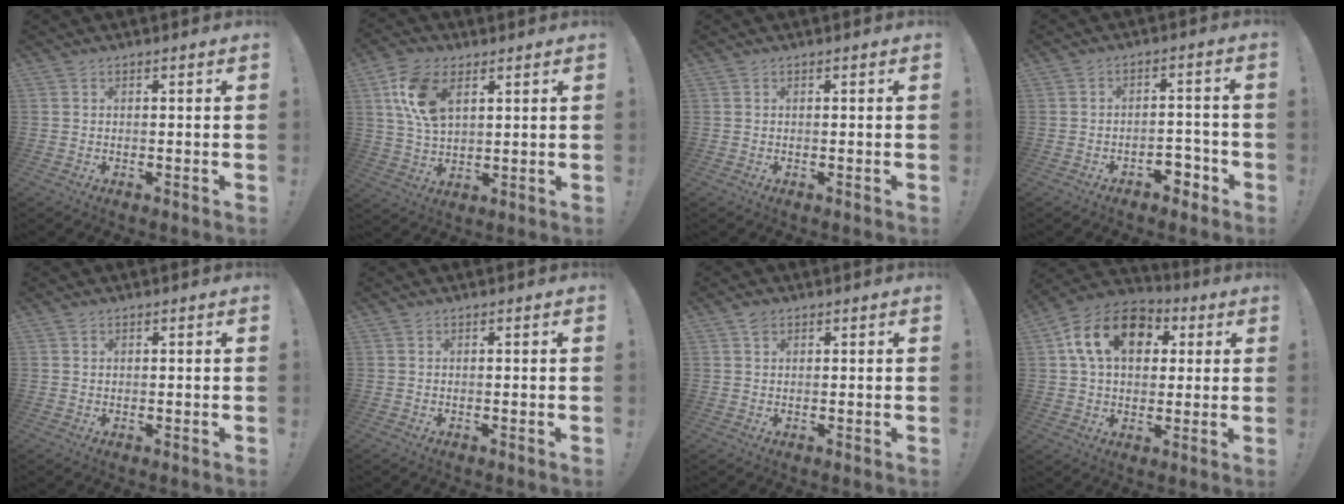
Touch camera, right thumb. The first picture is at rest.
{"total": 12.2, "force": [5.0, 7.2, 8.4], "torque": [-0.167, -0.006, 0.092]}
{"total": 0.0}
{"total": 5.5, "force": [-3.3, 3.2, 3.0], "torque": [-0.038, 0.020, -0.057]}
{"total": 0.6, "force": [0.4, 0.4, 0.2], "torque": [0.001, -0.002, 0.007]}
{"total": 0.0}
{"total": 1.6, "force": [1.1, 0.9, 0.7], "torque": [-0.010, 0.000, 0.020]}
{"total": 17.2, "force": [5.6, 11.8, 11.1], "torque": [-0.183, -0.002, 0.103]}